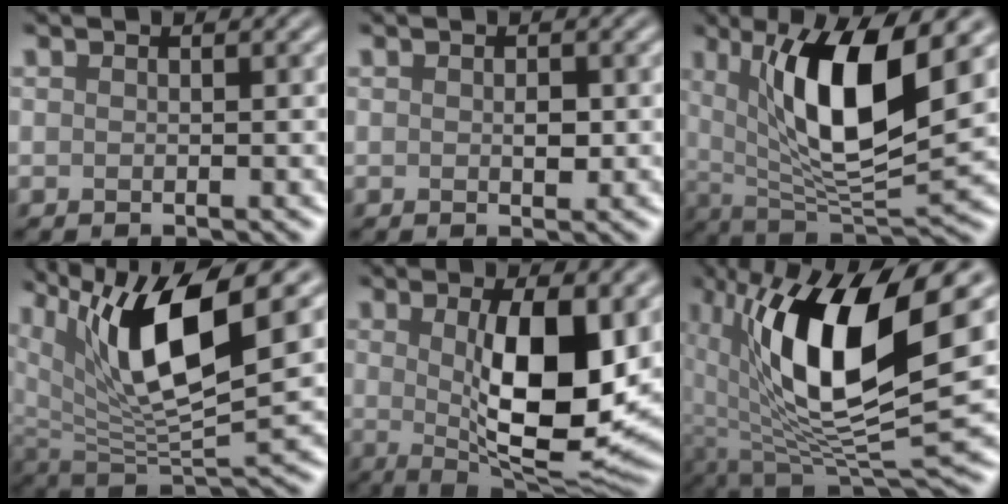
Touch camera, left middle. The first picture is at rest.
{"total": 1.1, "force": [0.0, 0.6, 0.9], "torque": [-0.014, -0.002, 0.000]}
{"total": 10.1, "force": [2.8, 3.0, 9.3], "torque": [-0.151, -0.015, 0.054]}
{"total": 11.2, "force": [4.6, 3.7, 9.5], "torque": [-0.177, -0.005, 0.085]}
{"total": 10.5, "force": [1.0, 3.5, 9.9], "torque": [-0.151, -0.014, 0.023]}
{"total": 13.8, "force": [3.0, 5.1, 12.5], "torque": [-0.228, -0.014, 0.053]}